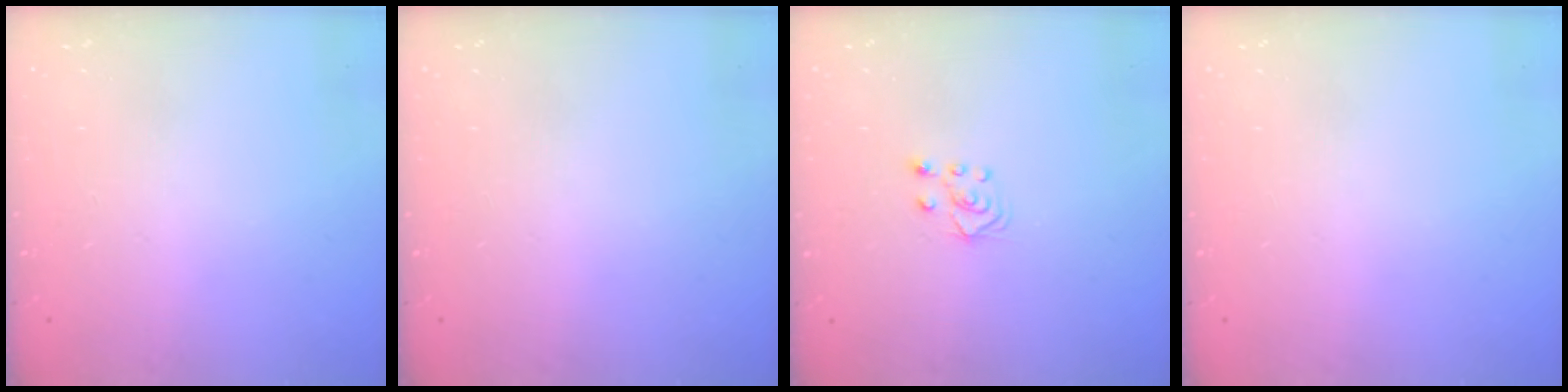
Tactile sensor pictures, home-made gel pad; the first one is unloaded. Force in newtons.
{"total": 0.0}
{"total": 4.1, "press": 4.1, "slide": 0.7}
{"total": 0.0}